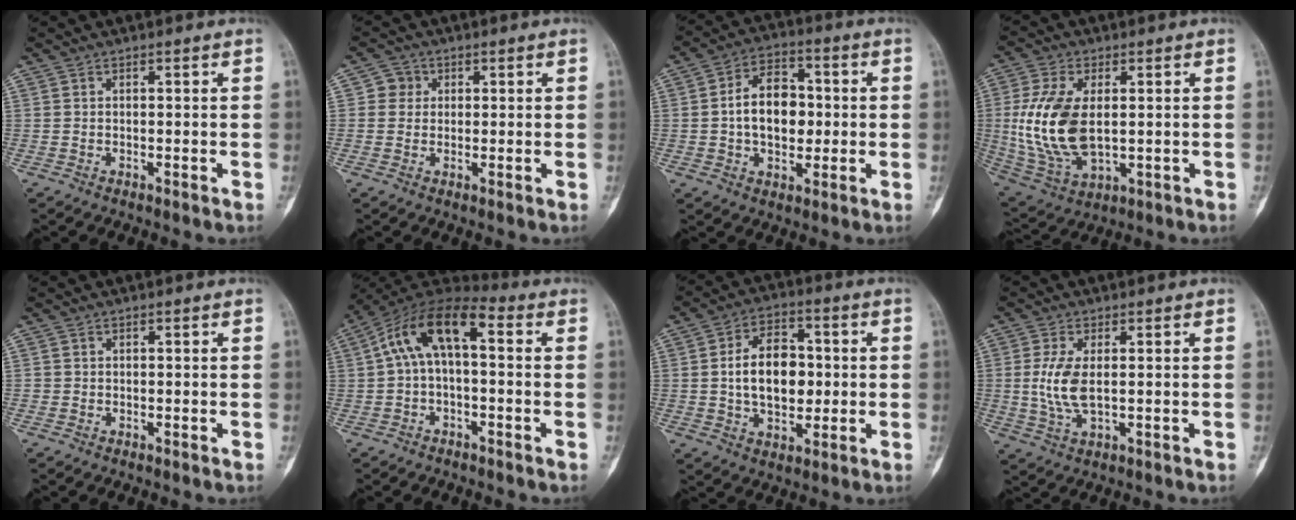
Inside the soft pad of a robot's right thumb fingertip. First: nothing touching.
{"total": 2.9, "force": [0.6, 2.8, 0.5], "torque": [0.013, 0.003, 0.003]}
{"total": 11.9, "force": [-0.1, 8.0, 8.8], "torque": [-0.117, 0.019, -0.007]}
{"total": 15.8, "force": [0.5, 8.9, 13.1], "torque": [-0.273, -0.011, 0.023]}
{"total": 0.6, "force": [-0.1, 0.6, 0.0], "torque": [0.002, 0.005, -0.002]}
{"total": 12.4, "force": [1.4, 5.9, 10.9], "torque": [-0.195, 0.049, 0.013]}
{"total": 12.8, "force": [0.2, 8.3, 9.7], "torque": [-0.134, 0.013, 0.003]}
{"total": 7.0, "force": [0.1, 3.2, 6.2], "torque": [-0.142, -0.009, 0.006]}